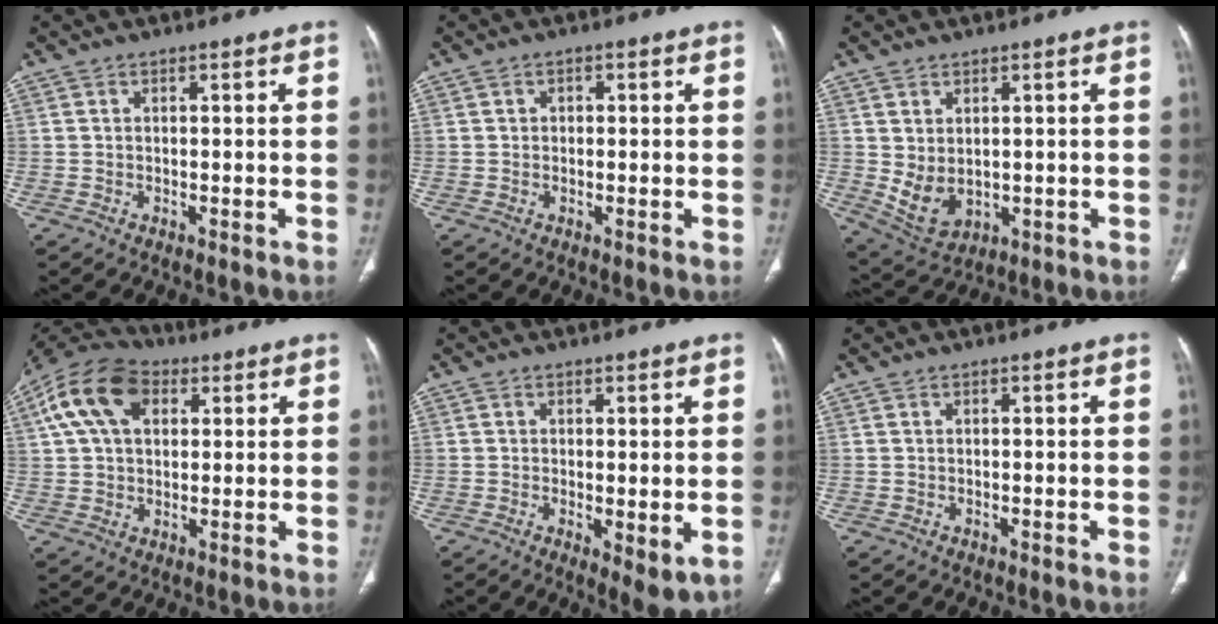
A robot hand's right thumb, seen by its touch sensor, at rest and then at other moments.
{"total": 1.0, "force": [0.1, 0.9, 0.5], "torque": [-0.002, 0.003, -0.001]}
{"total": 6.6, "force": [0.4, 4.5, 4.8], "torque": [-0.081, -0.009, 0.032]}
{"total": 14.1, "force": [4.8, 9.1, 9.6], "torque": [-0.176, 0.020, 0.080]}
{"total": 5.4, "force": [-0.9, 2.0, 4.9], "torque": [-0.078, -0.021, -0.010]}
{"total": 0.0}